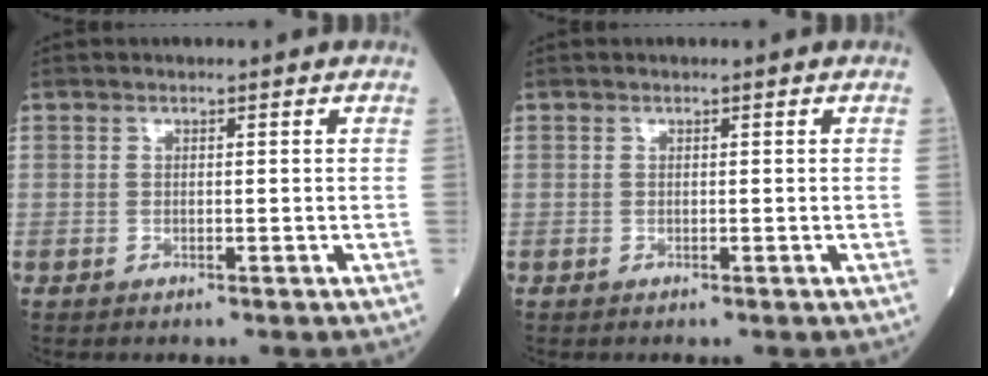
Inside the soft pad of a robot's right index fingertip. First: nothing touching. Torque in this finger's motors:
{"motor_torque": [0.00, 0.00, 0.00, 0.01]}